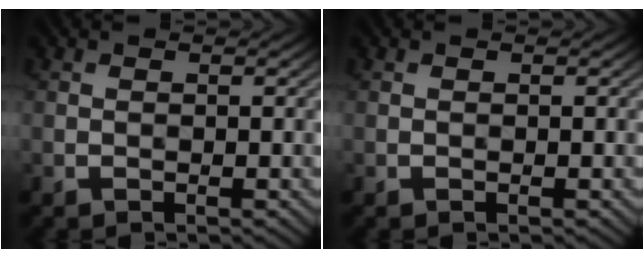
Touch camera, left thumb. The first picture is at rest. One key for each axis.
{"total": 0.0}